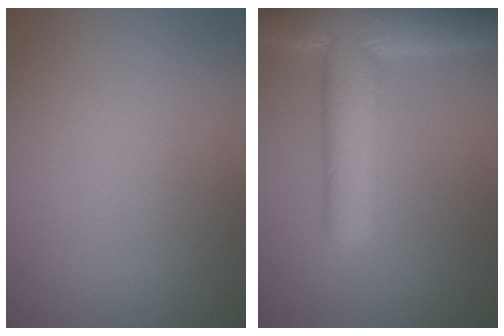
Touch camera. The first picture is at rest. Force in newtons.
{"total": 9.0, "press": 8.9, "slide": 0.5}